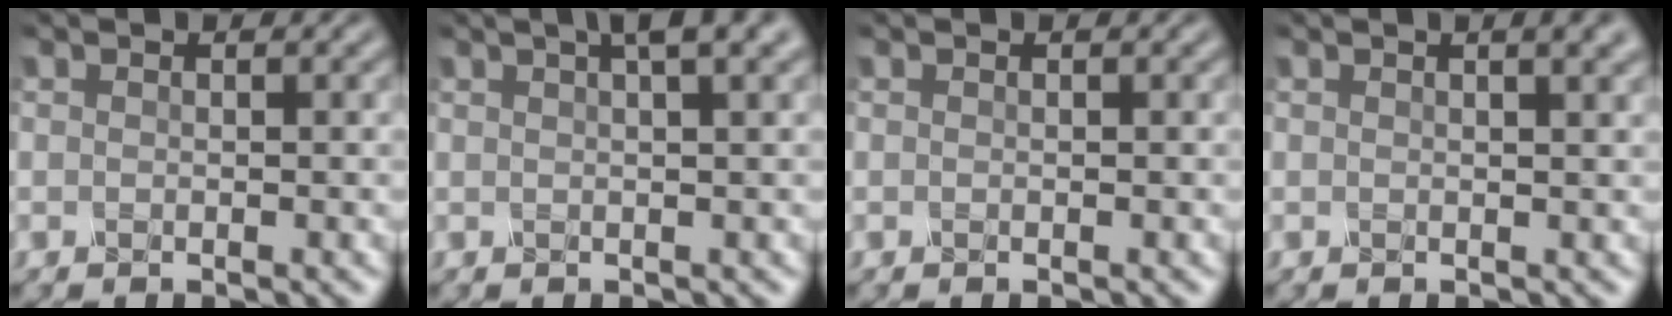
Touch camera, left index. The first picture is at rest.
{"total": 3.9, "force": [2.2, 0.8, 3.1], "torque": [-0.036, 0.013, 0.023]}
{"total": 0.0}
{"total": 3.3, "force": [1.8, 1.2, 2.5], "torque": [-0.014, 0.012, 0.006]}